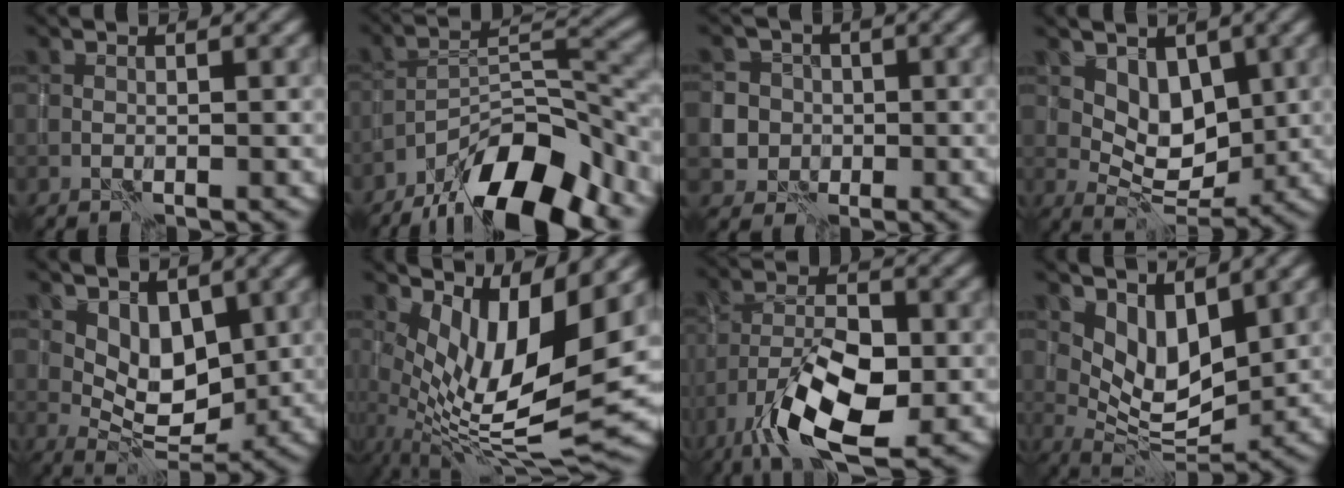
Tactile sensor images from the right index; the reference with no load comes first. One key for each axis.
{"total": 11.1, "fx": -8.4, "fy": 3.0, "fz": 6.6, "tx": -0.101, "ty": 0.015, "tz": -0.160}
{"total": 7.7, "fx": -0.8, "fy": 7.5, "fz": 1.6, "tx": -0.041, "ty": 0.006, "tz": -0.031}
{"total": 4.0, "fx": 1.9, "fy": 2.4, "fz": 2.6, "tx": -0.037, "ty": -0.012, "tz": 0.030}
{"total": 4.1, "fx": 1.8, "fy": 2.3, "fz": 2.8, "tx": -0.042, "ty": -0.012, "tz": 0.033}
{"total": 9.4, "fx": 2.5, "fy": 2.8, "fz": 8.6, "tx": -0.163, "ty": -0.012, "tz": 0.053}
{"total": 9.0, "fx": -4.2, "fy": 3.5, "fz": 7.2, "tx": -0.137, "ty": 0.005, "tz": -0.080}
{"total": 4.8, "fx": 2.7, "fy": 2.1, "fz": 3.4, "tx": -0.062, "ty": -0.014, "tz": 0.051}